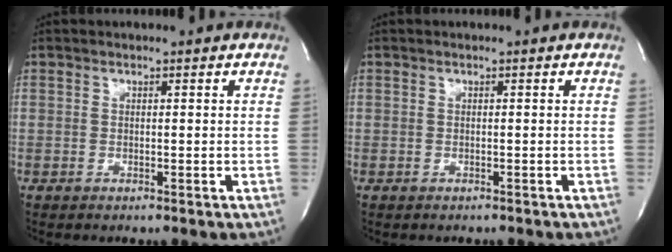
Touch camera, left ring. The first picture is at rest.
{"total": 1.2, "force": [-1.0, 0.5, 0.3], "torque": [-0.011, 0.000, -0.011]}